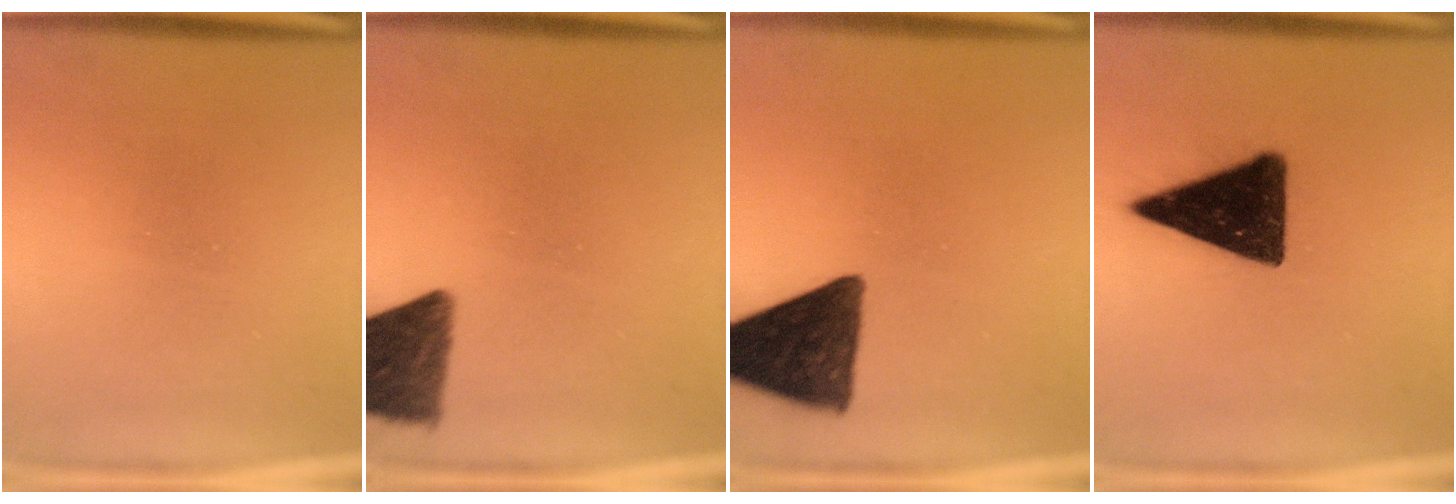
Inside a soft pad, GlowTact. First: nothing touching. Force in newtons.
{"total": 10.2}
{"total": 12.3}
{"total": 15.4}